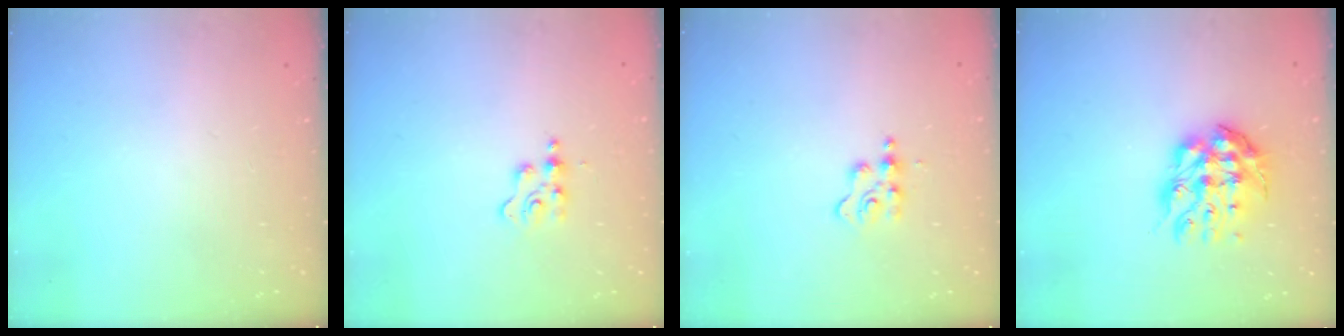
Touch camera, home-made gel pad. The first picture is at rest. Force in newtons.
{"total": 2.4, "press": 2.4, "slide": 0.3}
{"total": 3.4, "press": 3.3, "slide": 0.6}
{"total": 11.4, "press": 11.3, "slide": 1.1}